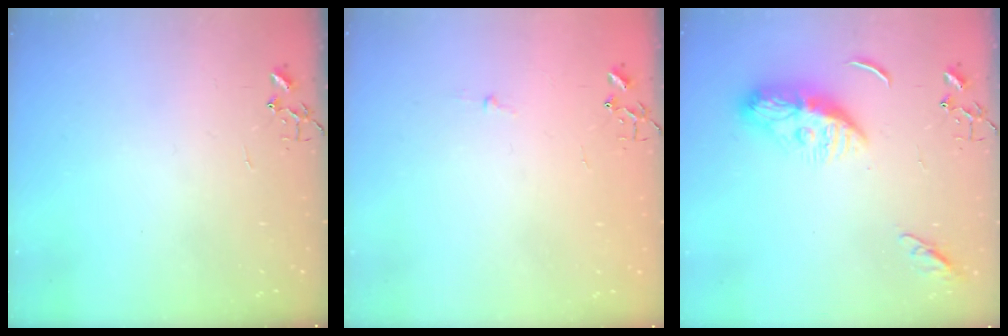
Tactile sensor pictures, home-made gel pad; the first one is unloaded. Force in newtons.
{"total": 2.7, "press": 2.7, "slide": 0.3}
{"total": 11.4, "press": 11.3, "slide": 1.0}